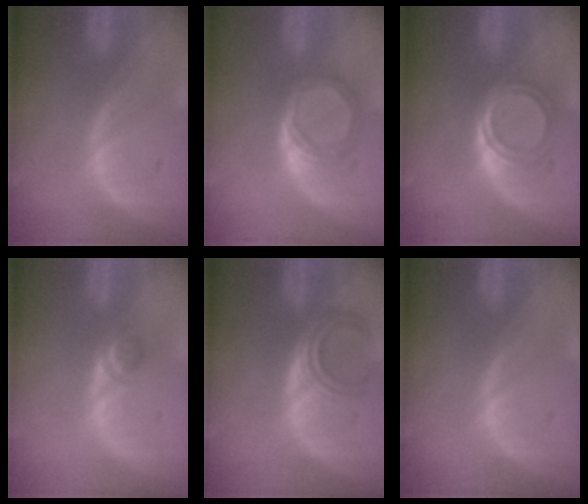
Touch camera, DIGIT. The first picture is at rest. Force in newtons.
{"total": 5.5, "press": 5.0, "slide": 2.4}
{"total": 5.3, "press": 4.5, "slide": 2.8}
{"total": 1.9, "press": 1.7, "slide": 0.8}
{"total": 4.4, "press": 4.3, "slide": 1.1}
{"total": 0.0}